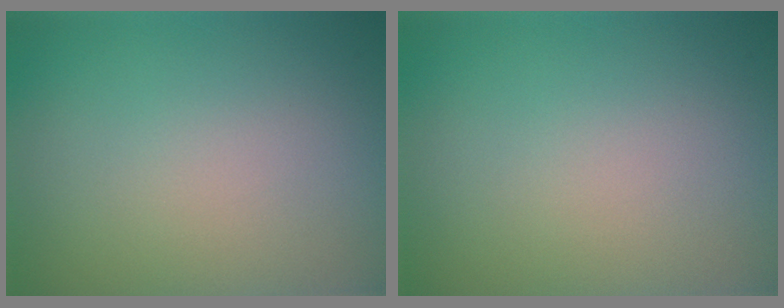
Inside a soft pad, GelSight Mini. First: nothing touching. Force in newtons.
{"total": 0.0}